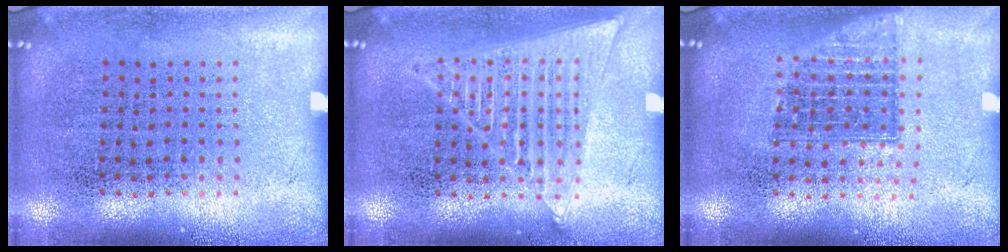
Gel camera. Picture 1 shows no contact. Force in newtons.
{"total": 1.5, "press": 1.5, "slide": 0.1}
{"total": 1.4, "press": 1.1, "slide": 0.8}